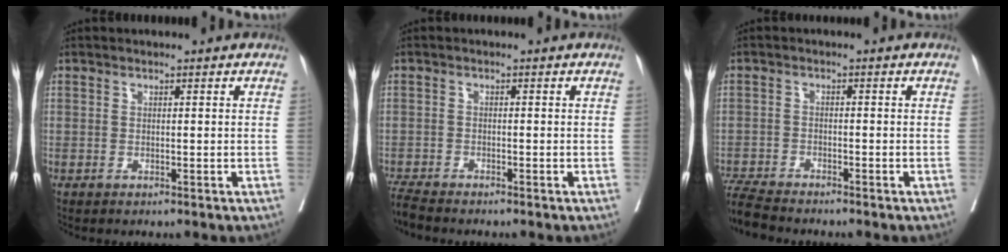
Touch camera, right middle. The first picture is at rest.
{"total": 3.1, "force": [-3.0, -0.1, 0.8], "torque": [-0.015, -0.015, -0.058]}
{"total": 5.6, "force": [-5.4, 0.1, 1.5], "torque": [-0.025, -0.019, -0.099]}